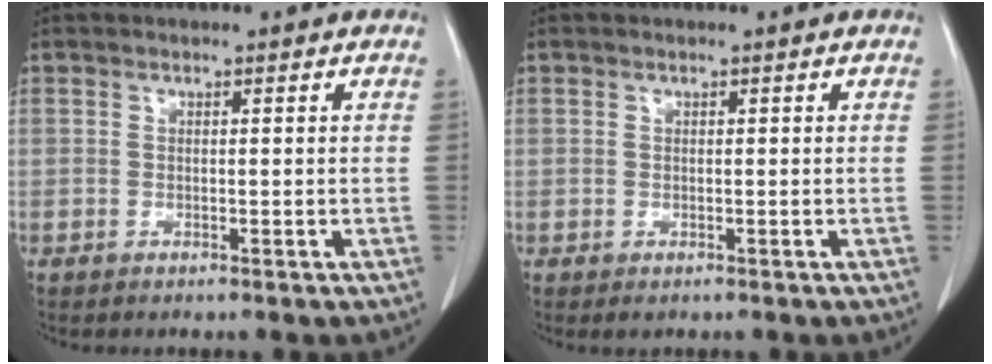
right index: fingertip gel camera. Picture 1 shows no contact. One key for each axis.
{"total": 0.7, "fx": -0.1, "fy": 0.7, "fz": 0.1, "tx": -0.001, "ty": 0.003, "tz": 0.000}